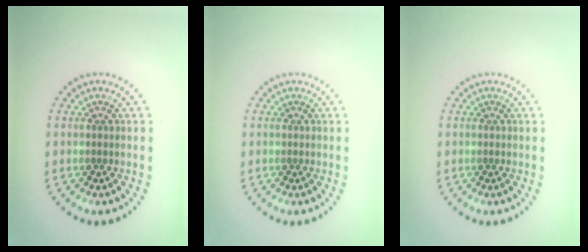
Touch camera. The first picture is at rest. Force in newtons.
{"total": 0.0}
{"total": 0.0}